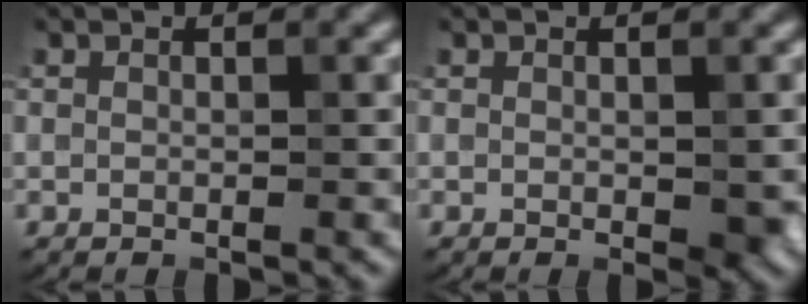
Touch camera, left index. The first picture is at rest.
{"total": 2.1, "force": [-0.3, 1.1, 1.8], "torque": [-0.023, -0.007, 0.001]}